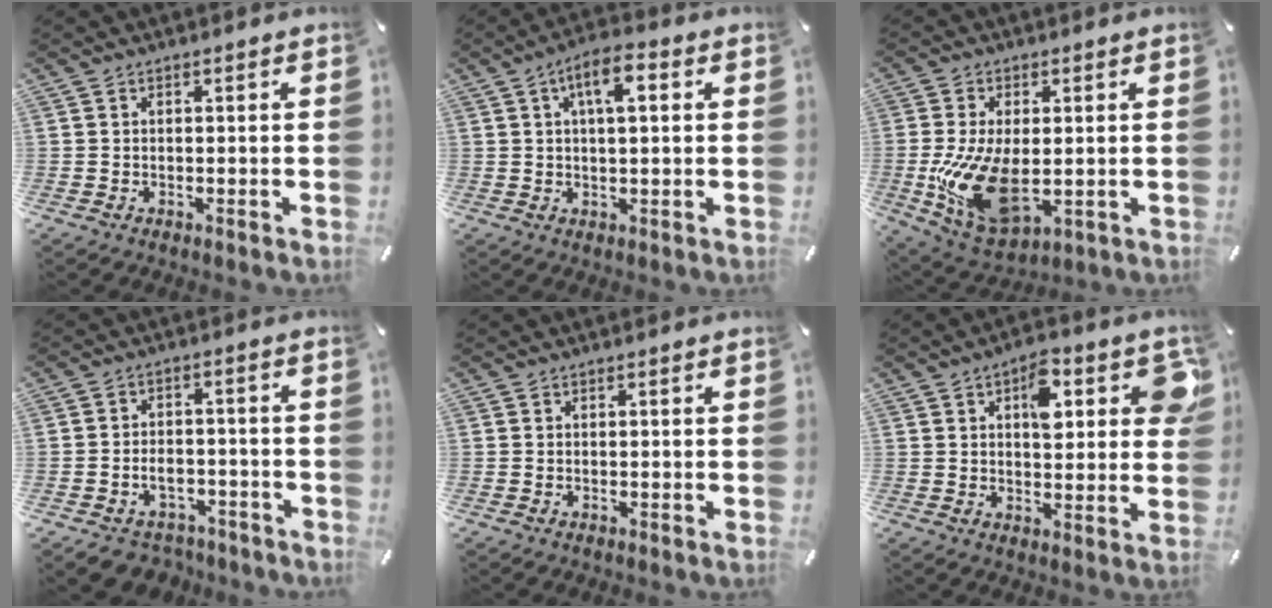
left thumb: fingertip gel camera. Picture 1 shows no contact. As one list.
[{"total": 7.3, "force": [2.2, 2.5, 6.4], "torque": [-0.104, -0.001, 0.032]}, {"total": 15.7, "force": [-1.4, 8.9, 12.8], "torque": [-0.277, -0.021, -0.018]}, {"total": 6.4, "force": [-3.1, 4.7, 3.1], "torque": [-0.055, 0.026, -0.053]}, {"total": 0.0}, {"total": 11.5, "force": [4.4, 5.8, 8.8], "torque": [-0.097, -0.017, 0.067]}]